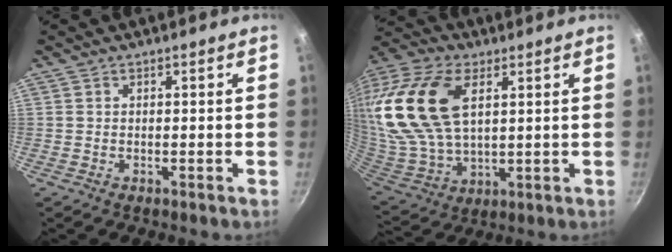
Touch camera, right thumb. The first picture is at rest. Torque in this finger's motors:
{"motor_torque": [-0.19, 3.98, 2.43, 0.33, 0.33]}